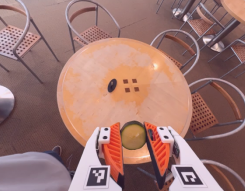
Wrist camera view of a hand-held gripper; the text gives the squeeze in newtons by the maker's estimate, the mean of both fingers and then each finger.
{"total": 8.5, "left": 8.4, "right": 8.6}